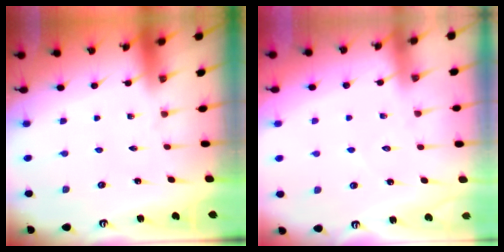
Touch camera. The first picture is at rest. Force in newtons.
{"total": 5.7, "press": 5.6, "slide": 0.6}